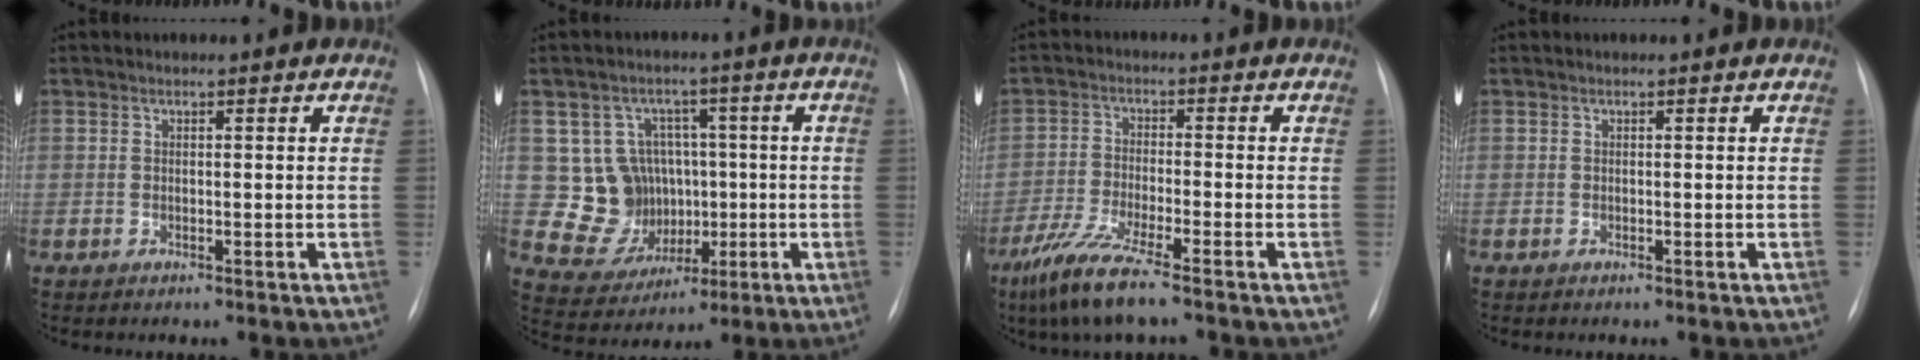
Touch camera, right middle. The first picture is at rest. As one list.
[{"total": 10.1, "force": [0.6, 9.7, 2.8], "torque": [-0.041, 0.040, 0.033]}, {"total": 7.8, "force": [-5.6, 0.3, 5.4], "torque": [-0.120, -0.026, -0.109]}, {"total": 0.0}]